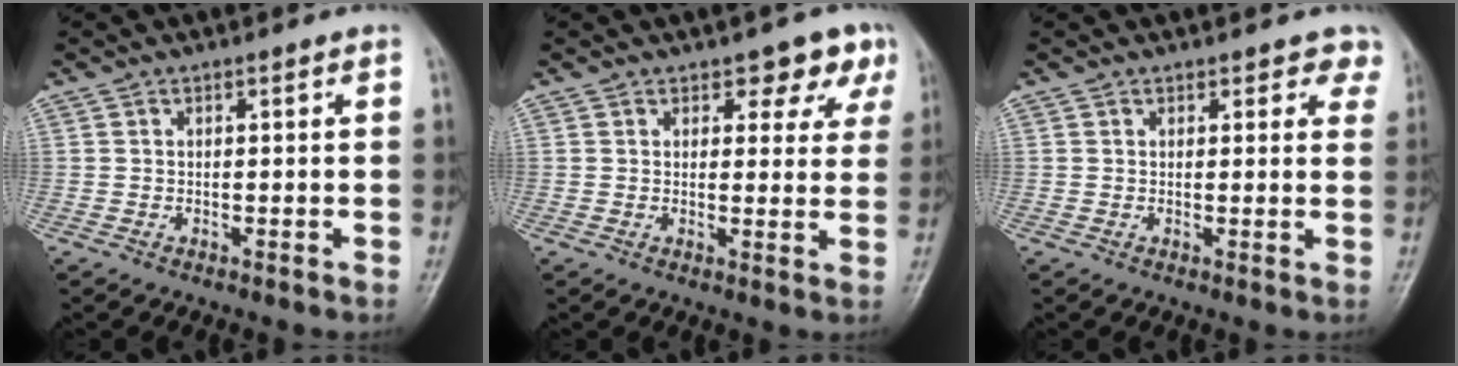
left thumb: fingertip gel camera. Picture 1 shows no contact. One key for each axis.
{"total": 6.0, "fx": 3.9, "fy": 3.4, "fz": 3.1, "tx": 0.001, "ty": -0.019, "tz": 0.041}
{"total": 3.9, "fx": 3.1, "fy": 2.0, "fz": 1.0, "tx": 0.030, "ty": -0.013, "tz": 0.022}